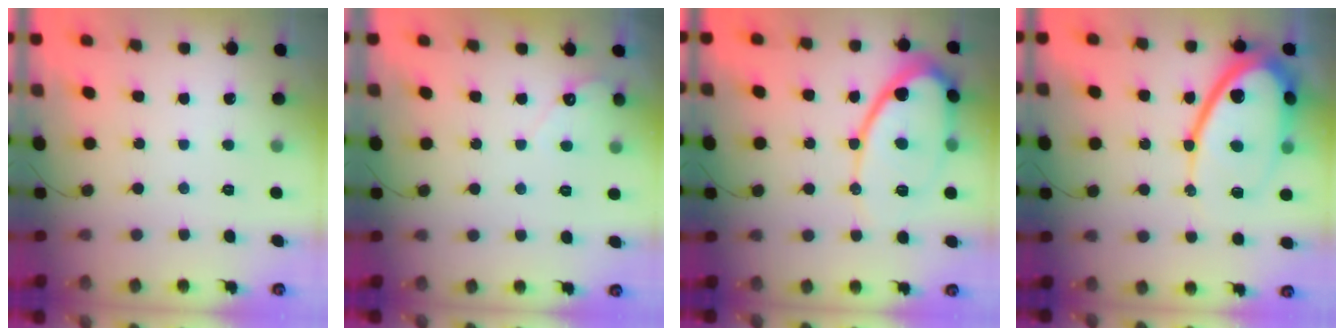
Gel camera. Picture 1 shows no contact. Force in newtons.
{"total": 3.4, "press": 3.4, "slide": 0.2}
{"total": 14.1, "press": 14.0, "slide": 1.7}
{"total": 21.0, "press": 20.9, "slide": 2.0}